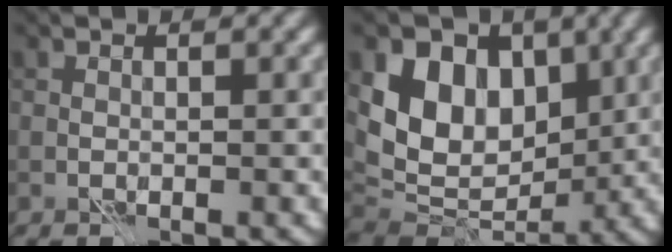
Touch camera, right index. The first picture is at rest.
{"total": 9.7, "force": [2.9, 7.1, 5.9], "torque": [-0.098, -0.002, 0.046]}